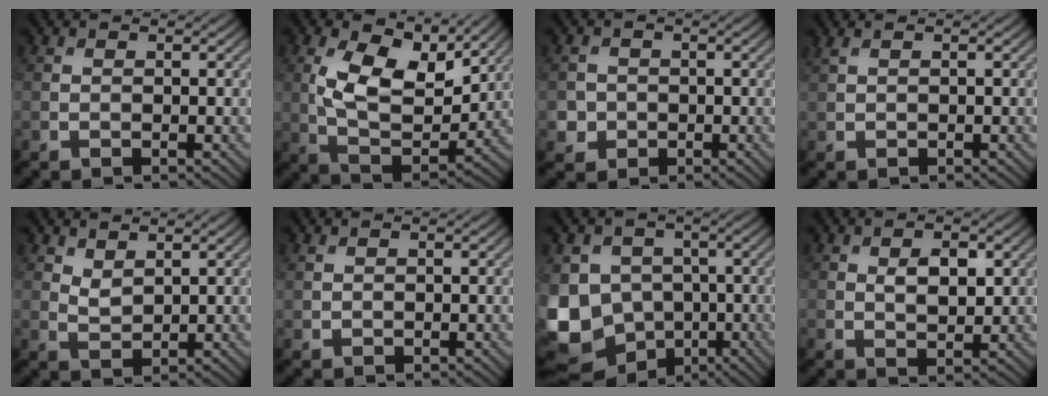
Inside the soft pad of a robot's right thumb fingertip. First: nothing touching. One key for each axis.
{"total": 11.6, "fx": 4.1, "fy": 6.0, "fz": 9.0, "tx": -0.177, "ty": -0.007, "tz": 0.074}
{"total": 2.4, "fx": -0.7, "fy": 2.3, "fz": 0.5, "tx": -0.007, "ty": -0.006, "tz": -0.015}
{"total": 1.1, "fx": 0.8, "fy": 0.2, "fz": 0.7, "tx": -0.023, "ty": 0.006, "tz": 0.017}
{"total": 2.1, "fx": 1.5, "fy": 0.9, "fz": 1.2, "tx": -0.030, "ty": -0.004, "tz": 0.036}
{"total": 0.6, "fx": 0.5, "fy": 0.3, "fz": 0.3, "tx": -0.012, "ty": 0.000, "tz": 0.014}
{"total": 14.8, "fx": -4.3, "fy": 12.3, "fz": 7.1, "tx": -0.194, "ty": -0.025, "tz": -0.091}
{"total": 3.5, "fx": 0.9, "fy": 1.8, "fz": 2.8, "tx": -0.055, "ty": -0.004, "tz": 0.020}